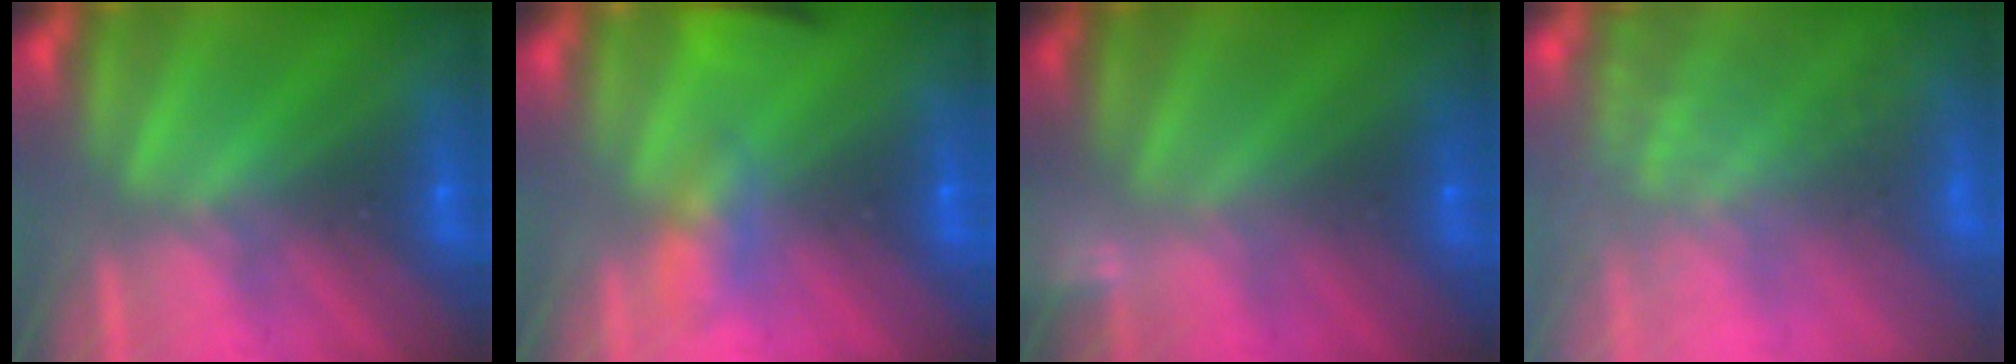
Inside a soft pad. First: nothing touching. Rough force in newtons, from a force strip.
{"total": 4.9}
{"total": 2.1}
{"total": 7.9}